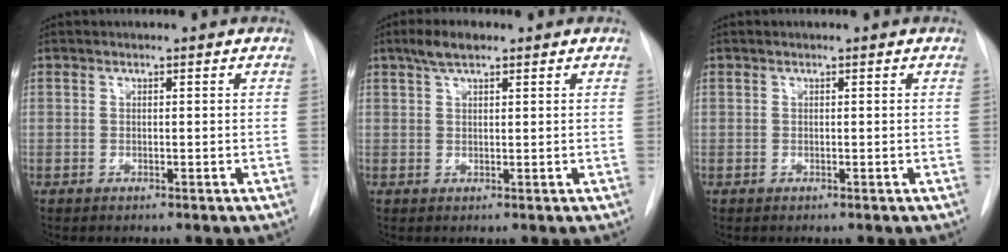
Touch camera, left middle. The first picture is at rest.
{"total": 3.4, "force": [2.3, 1.0, 2.3], "torque": [-0.047, 0.011, 0.043]}
{"total": 0.0}